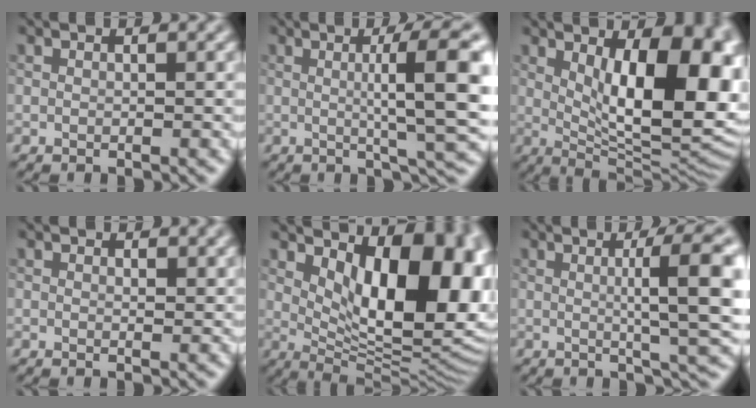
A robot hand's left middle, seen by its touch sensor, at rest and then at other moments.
{"total": 8.3, "force": [0.8, 1.3, 8.2], "torque": [-0.108, 0.007, 0.013]}
{"total": 14.3, "force": [2.4, 6.0, 12.8], "torque": [-0.147, -0.005, 0.040]}
{"total": 0.8, "force": [0.6, 0.4, 0.4], "torque": [-0.004, -0.004, 0.009]}
{"total": 14.0, "force": [3.5, 6.6, 11.8], "torque": [-0.126, -0.006, 0.059]}
{"total": 7.5, "force": [0.7, 1.2, 7.4], "torque": [-0.099, 0.007, 0.012]}